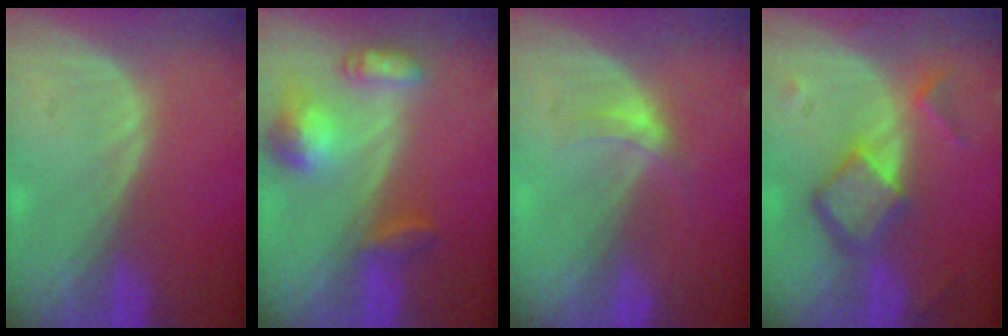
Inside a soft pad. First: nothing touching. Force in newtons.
{"total": 6.9, "press": 6.4, "slide": 2.6}
{"total": 2.6, "press": 2.2, "slide": 1.4}
{"total": 6.9, "press": 5.9, "slide": 3.5}